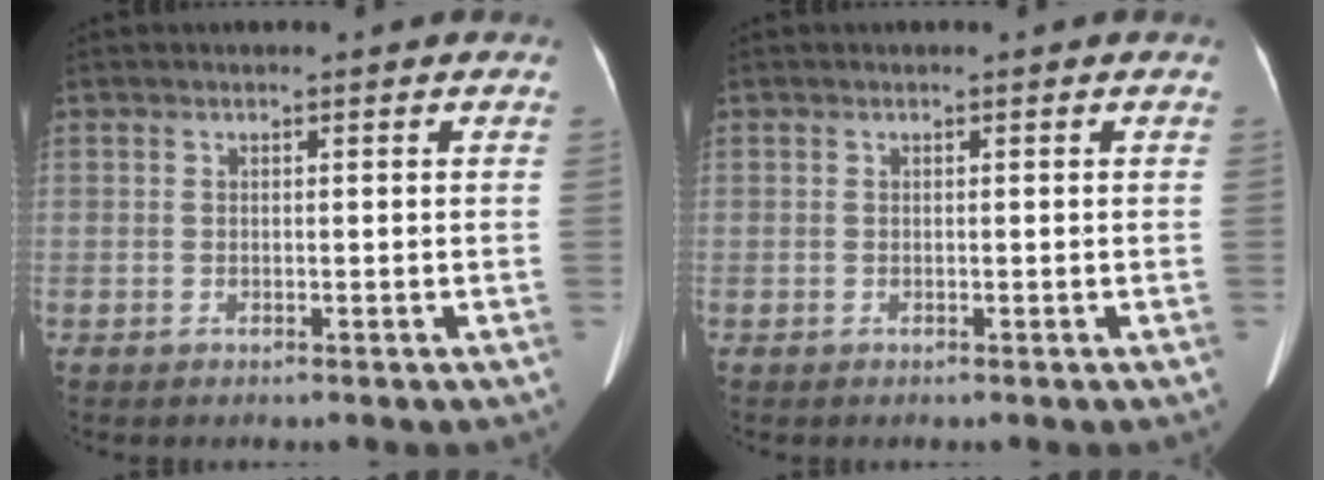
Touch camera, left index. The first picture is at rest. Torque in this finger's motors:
{"motor_torque": [-0.05, -0.05, 0.00, 0.00]}